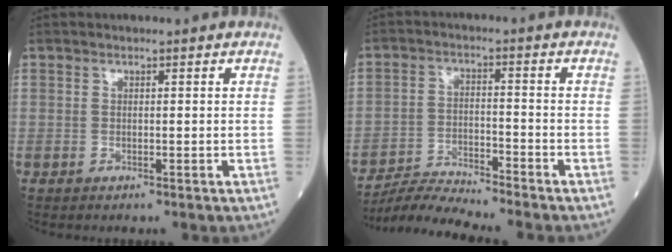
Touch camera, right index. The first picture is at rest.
{"total": 6.4, "force": [-6.2, -1.6, 0.2], "torque": [-0.012, -0.010, -0.118]}